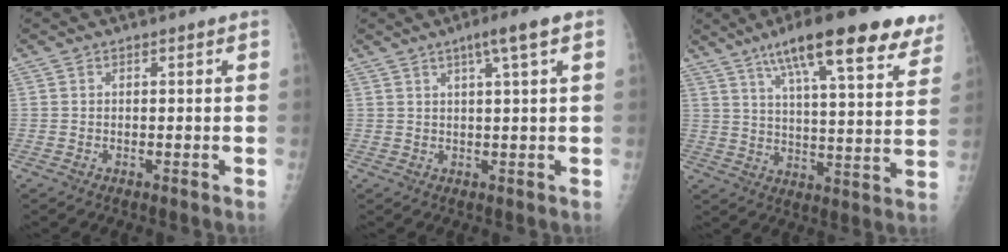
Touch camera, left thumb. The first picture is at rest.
{"total": 5.1, "force": [2.5, -0.2, 4.4], "torque": [-0.074, -0.002, 0.041]}
{"total": 22.4, "force": [14.5, 5.2, 16.3], "torque": [-0.216, -0.035, 0.209]}